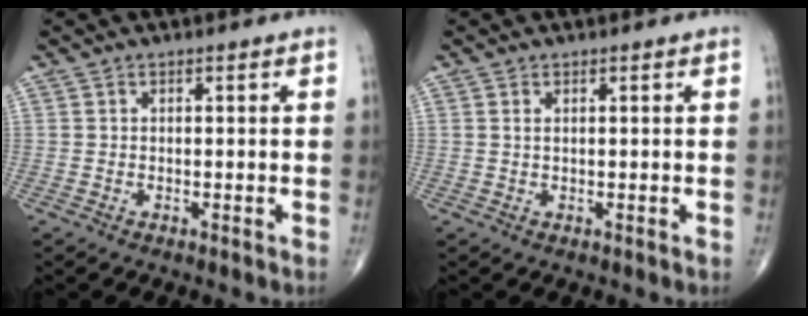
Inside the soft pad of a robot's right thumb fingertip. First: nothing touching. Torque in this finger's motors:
{"motor_torque": [-0.09, 0.09, -0.16, -0.11, -0.02]}